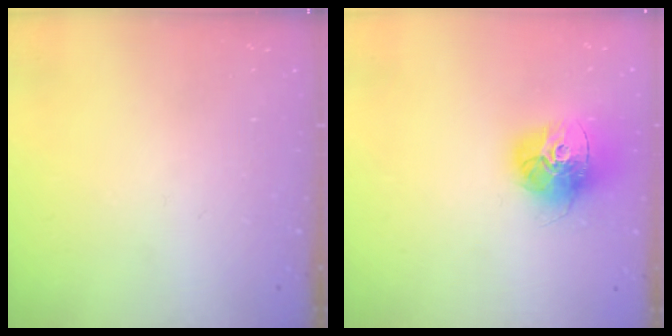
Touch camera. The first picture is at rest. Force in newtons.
{"total": 15.2, "press": 15.2, "slide": 1.3}